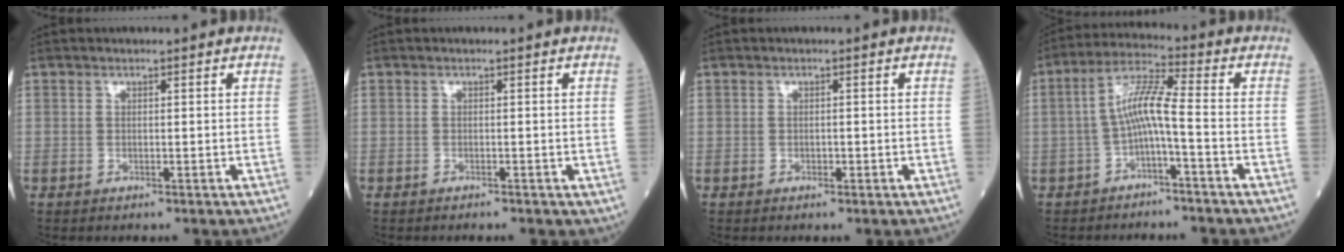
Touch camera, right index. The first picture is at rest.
{"total": 0.8, "force": [-0.5, 0.4, 0.5], "torque": [-0.010, -0.001, -0.002]}
{"total": 0.6, "force": [-0.2, 0.4, 0.4], "torque": [-0.008, 0.002, 0.000]}
{"total": 6.4, "force": [-1.5, 0.3, 6.2], "torque": [-0.122, 0.027, -0.028]}